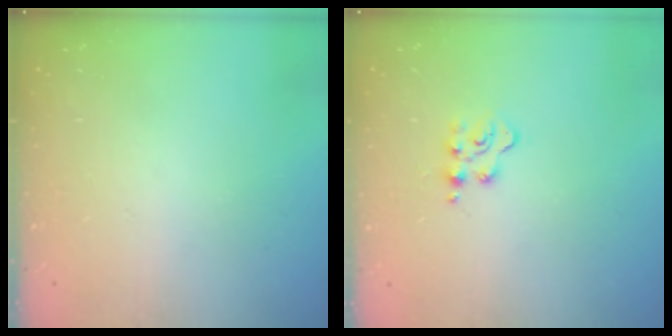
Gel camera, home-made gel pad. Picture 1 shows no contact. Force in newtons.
{"total": 4.1, "press": 4.1, "slide": 0.4}